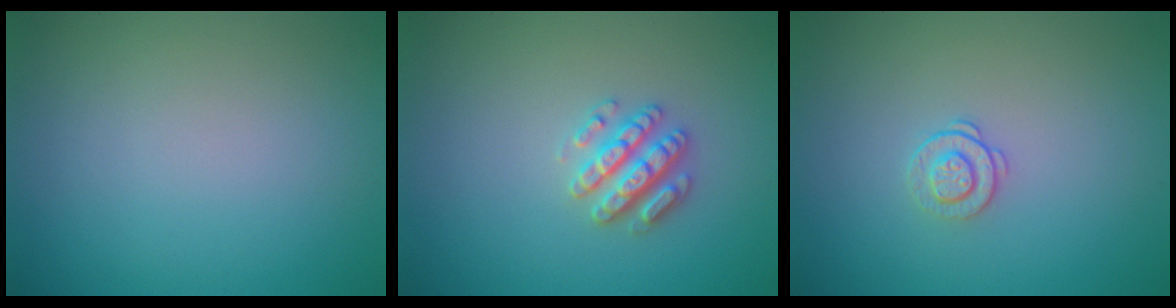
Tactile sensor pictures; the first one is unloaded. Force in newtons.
{"total": 2.8, "press": 2.8, "slide": 0.3}
{"total": 1.4, "press": 0.9, "slide": 1.0}